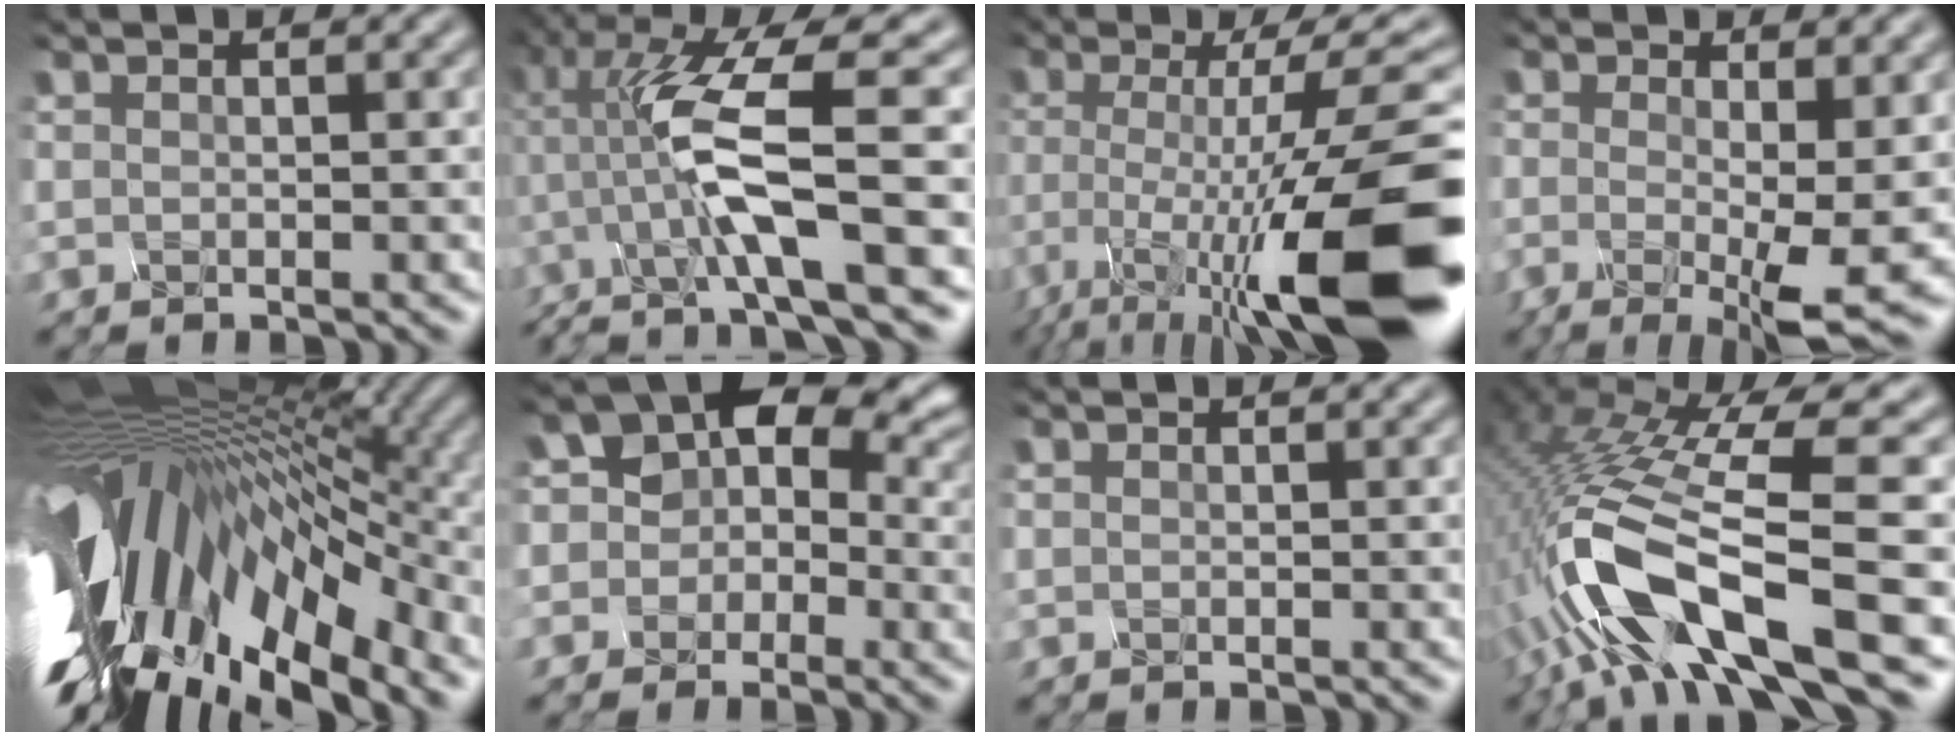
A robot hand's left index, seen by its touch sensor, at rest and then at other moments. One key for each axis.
{"total": 9.9, "fx": -2.4, "fy": 1.3, "fz": 9.5, "tx": -0.198, "ty": 0.008, "tz": -0.020}
{"total": 15.4, "fx": -6.7, "fy": 3.4, "fz": 13.4, "tx": -0.215, "ty": -0.004, "tz": -0.092}
{"total": 7.3, "fx": -1.6, "fy": 1.3, "fz": 7.0, "tx": -0.114, "ty": -0.014, "tz": -0.004}
{"total": 16.0, "fx": -3.0, "fy": 6.5, "fz": 14.2, "tx": -0.252, "ty": -0.019, "tz": -0.032}
{"total": 7.9, "fx": 0.9, "fy": 6.2, "fz": 4.8, "tx": -0.055, "ty": 0.011, "tz": 0.011}
{"total": 0.0}
{"total": 13.4, "fx": -6.0, "fy": 3.8, "fz": 11.4, "tx": -0.244, "ty": 0.005, "tz": -0.072}